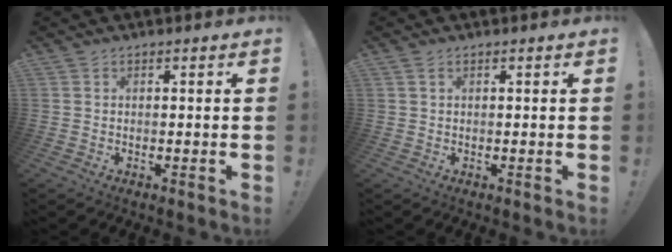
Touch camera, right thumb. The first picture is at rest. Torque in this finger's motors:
{"motor_torque": [0.04, -0.07, 0.11, -0.13, 0.00]}